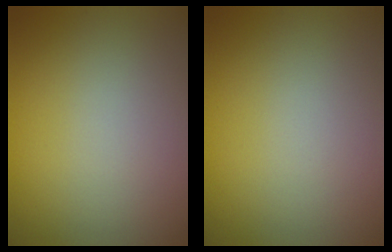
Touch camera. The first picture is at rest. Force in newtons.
{"total": 0.0}